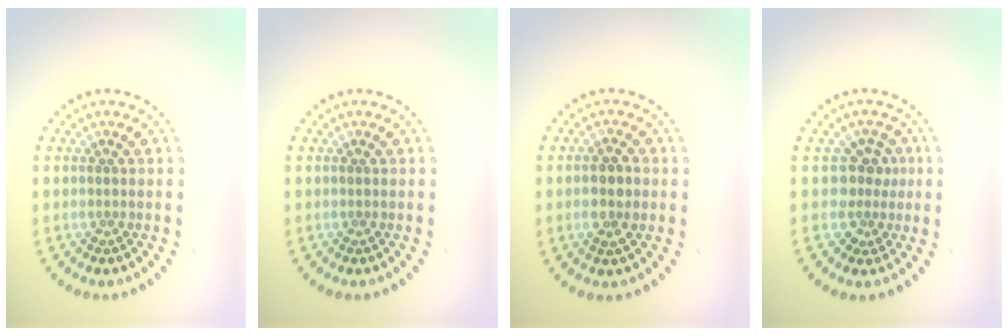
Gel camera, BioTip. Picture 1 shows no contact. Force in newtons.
{"total": 0.0}
{"total": 2.6, "press": 2.5, "slide": 0.5}
{"total": 2.5, "press": 1.9, "slide": 1.6}